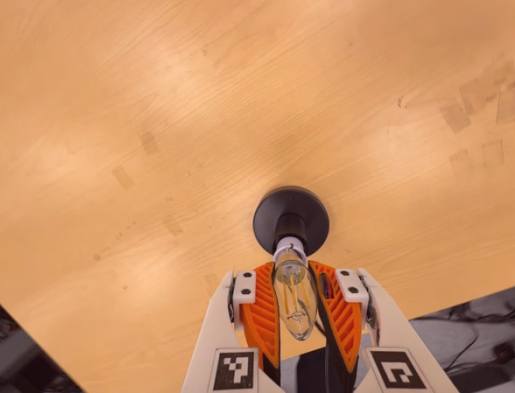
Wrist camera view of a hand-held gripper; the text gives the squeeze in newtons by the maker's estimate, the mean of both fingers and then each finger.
{"total": 20.3, "left": 19.3, "right": 21.3}